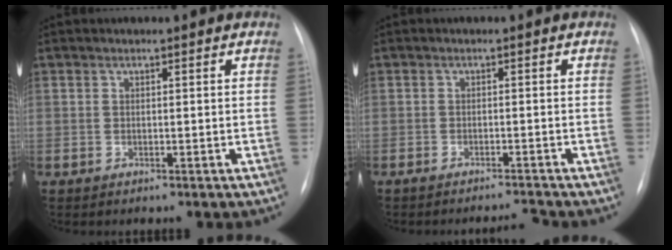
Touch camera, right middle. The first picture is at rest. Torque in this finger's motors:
{"motor_torque": [-0.47, 0.01, 0.02, -0.01]}